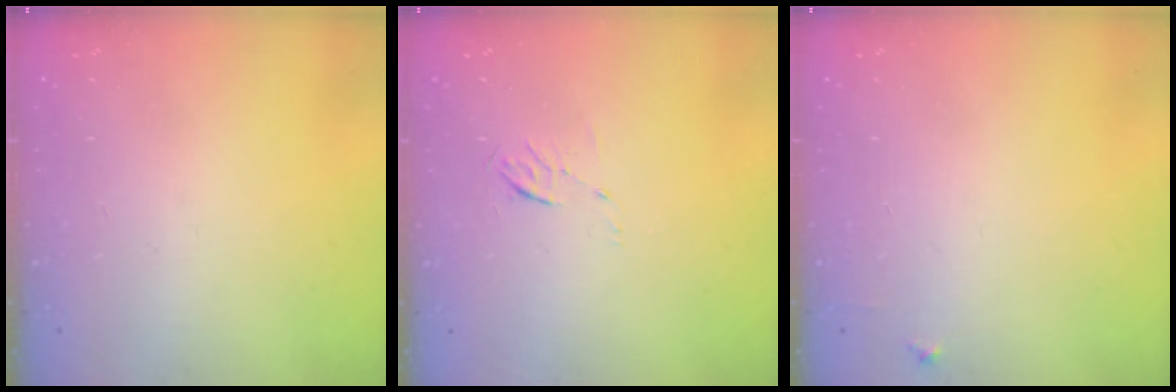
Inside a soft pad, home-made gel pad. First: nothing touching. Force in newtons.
{"total": 4.0, "press": 3.7, "slide": 1.4}
{"total": 4.7, "press": 4.6, "slide": 0.5}